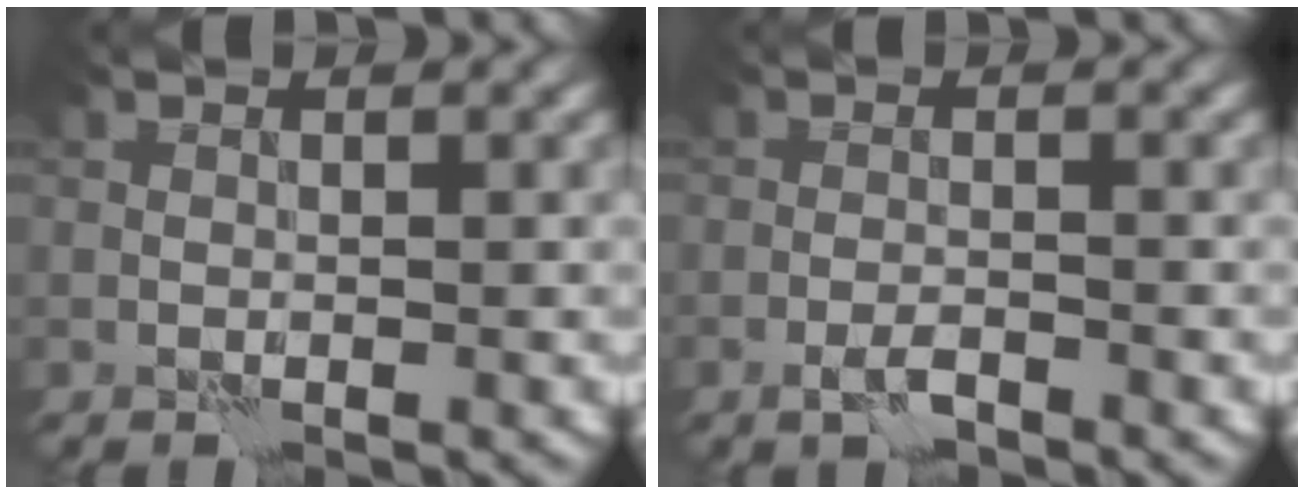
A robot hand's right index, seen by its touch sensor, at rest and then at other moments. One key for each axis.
{"total": 1.6, "fx": -1.2, "fy": 0.2, "fz": 1.1, "tx": -0.024, "ty": 0.002, "tz": -0.024}